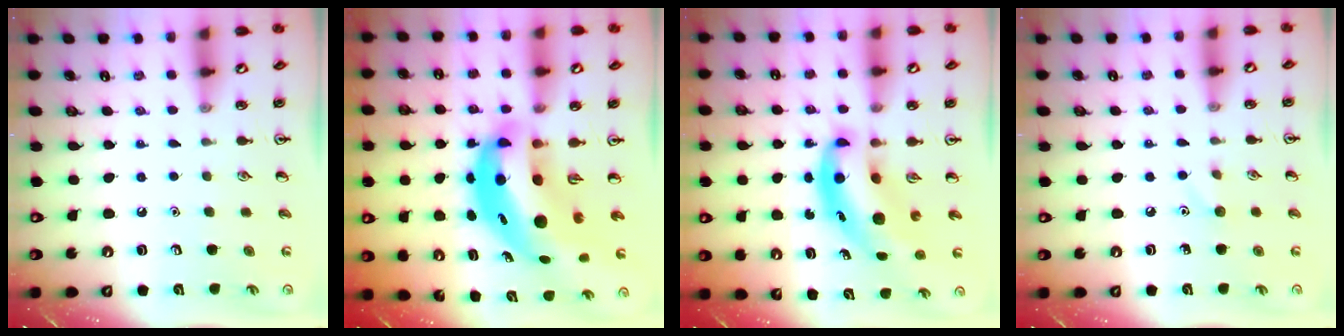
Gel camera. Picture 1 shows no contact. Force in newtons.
{"total": 13.0, "press": 12.5, "slide": 3.5}
{"total": 10.0, "press": 9.6, "slide": 2.9}
{"total": 4.7, "press": 4.4, "slide": 1.5}